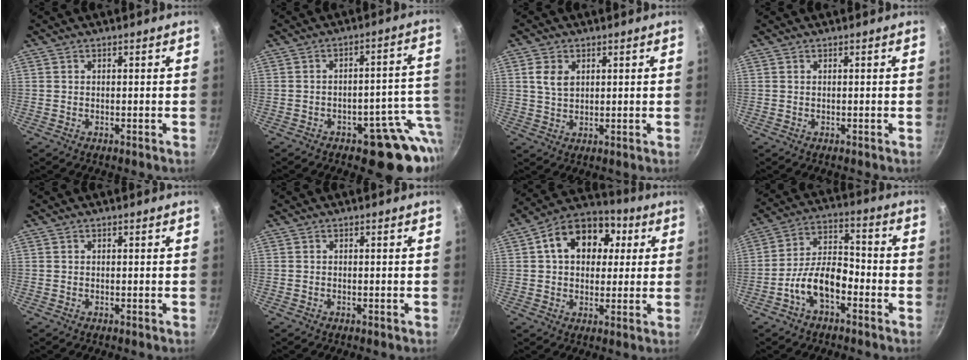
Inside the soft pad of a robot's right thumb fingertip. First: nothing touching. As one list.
[{"total": 12.6, "force": [-3.9, 6.9, 9.8], "torque": [-0.047, 0.033, -0.042]}, {"total": 4.4, "force": [1.4, 3.0, 2.8], "torque": [-0.045, -0.004, 0.029]}, {"total": 0.0}, {"total": 0.0}, {"total": 0.0}, {"total": 15.4, "force": [3.8, 11.3, 9.8], "torque": [-0.128, 0.023, 0.043]}, {"total": 10.6, "force": [-4.8, 5.6, 7.6], "torque": [-0.115, 0.056, -0.094]}]